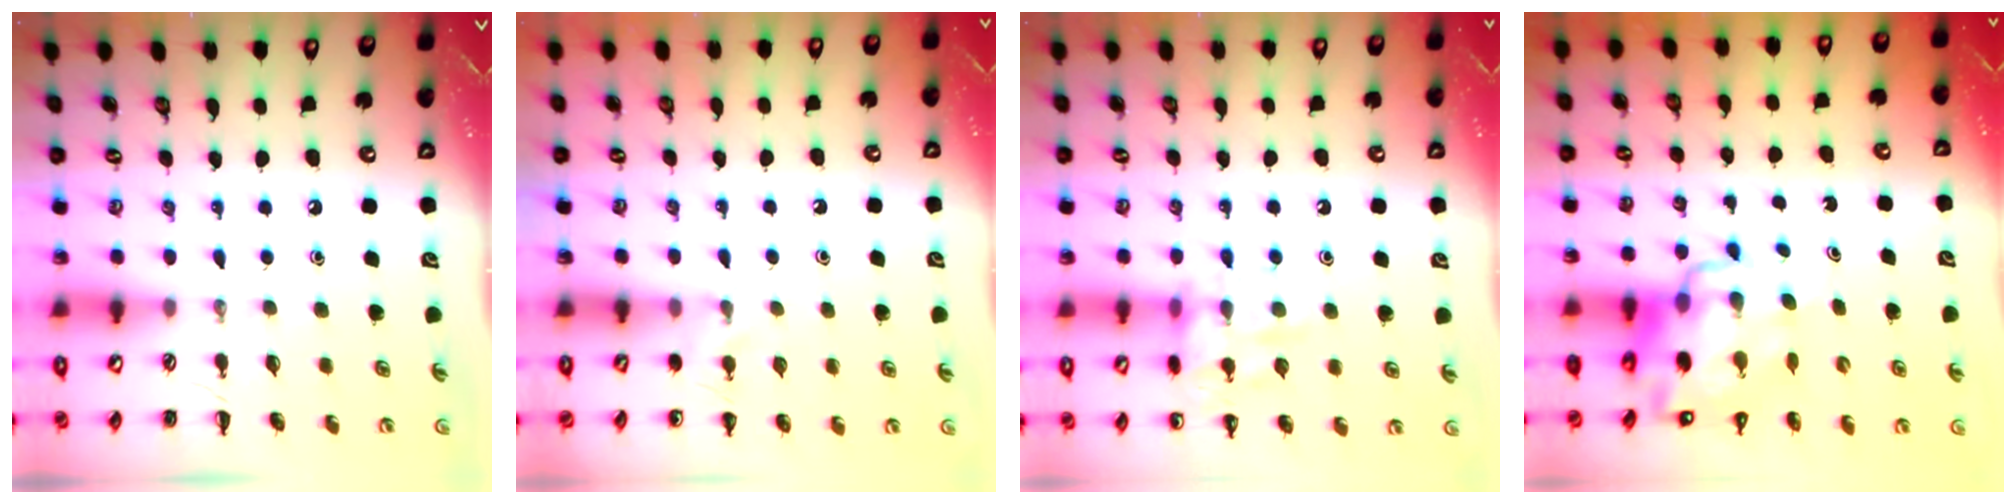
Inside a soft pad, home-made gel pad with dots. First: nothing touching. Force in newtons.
{"total": 5.3, "press": 5.0, "slide": 1.7}
{"total": 11.3, "press": 11.3, "slide": 0.5}
{"total": 12.2, "press": 11.6, "slide": 3.5}